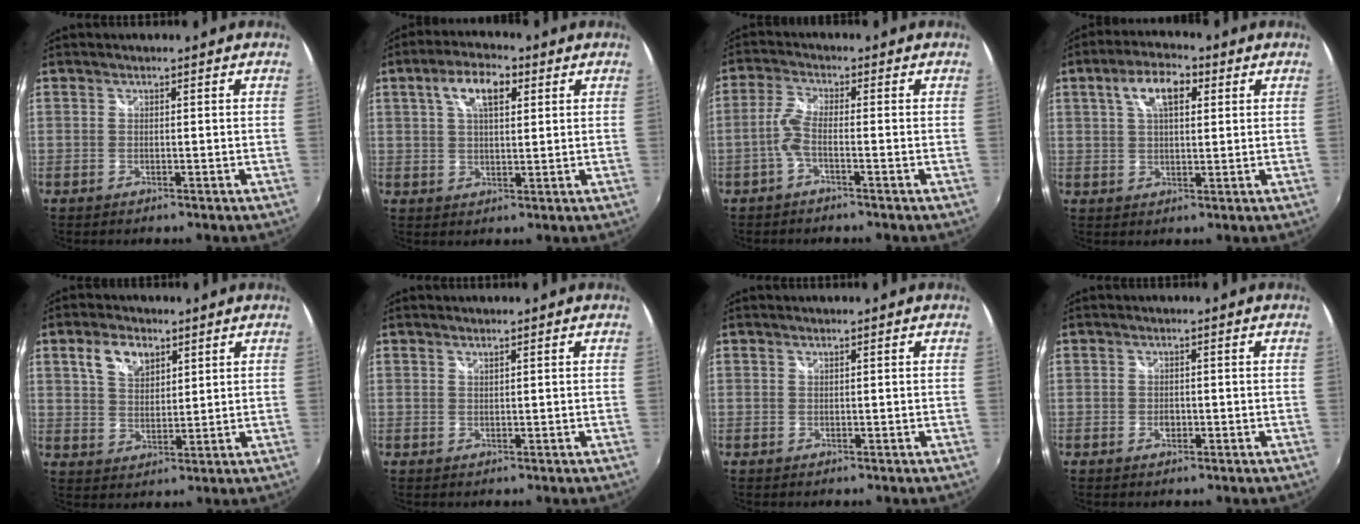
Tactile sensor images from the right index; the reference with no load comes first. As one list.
[{"total": 7.6, "force": [3.1, 3.5, 6.1], "torque": [-0.111, 0.018, 0.053]}, {"total": 3.5, "force": [-1.5, 0.4, 3.1], "torque": [-0.077, 0.005, -0.034]}, {"total": 7.8, "force": [3.0, 3.7, 6.1], "torque": [-0.111, 0.020, 0.050]}, {"total": 6.7, "force": [3.6, 3.8, 4.2], "torque": [-0.077, 0.013, 0.066]}, {"total": 0.6, "force": [0.6, 0.0, 0.2], "torque": [-0.002, 0.001, 0.010]}, {"total": 0.0}, {"total": 1.4, "force": [-0.4, 1.1, 0.8], "torque": [-0.014, 0.000, -0.008]}]